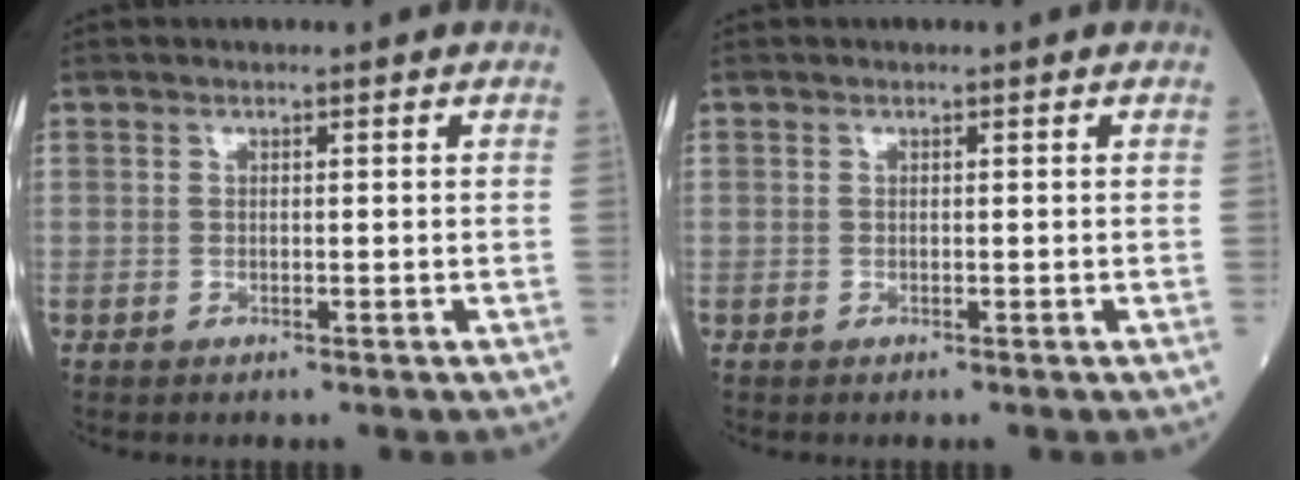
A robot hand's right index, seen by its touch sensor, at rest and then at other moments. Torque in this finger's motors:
{"motor_torque": [0.05, -0.03, -0.03, 0.00]}